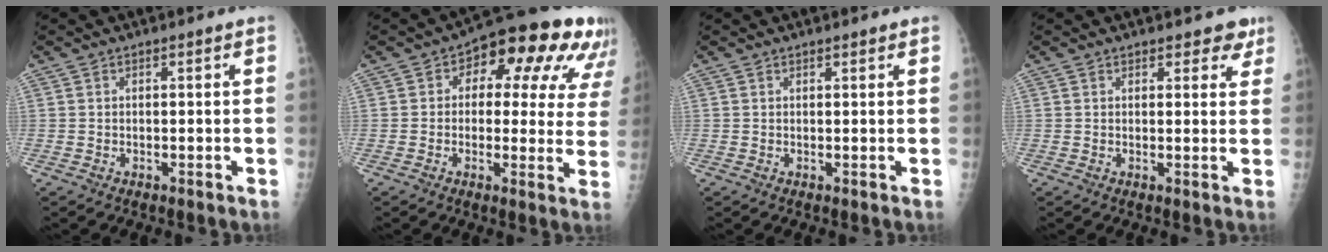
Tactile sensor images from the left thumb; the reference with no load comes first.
{"total": 17.1, "force": [7.1, 9.4, 12.4], "torque": [-0.099, 0.011, 0.075]}
{"total": 0.8, "force": [0.7, 0.2, 0.3], "torque": [-0.005, -0.003, 0.010]}
{"total": 3.7, "force": [2.9, 2.0, 1.2], "torque": [0.019, -0.014, 0.031]}